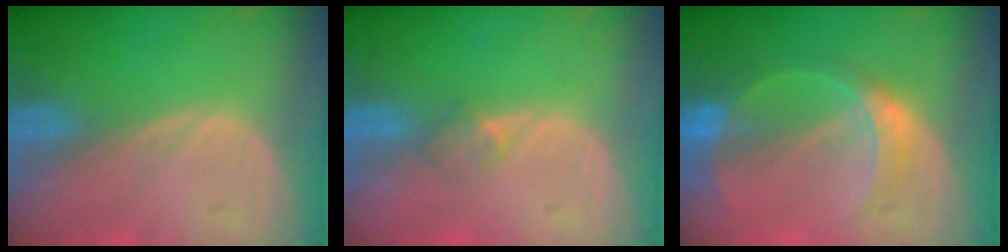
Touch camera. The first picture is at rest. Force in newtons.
{"total": 2.0, "press": 1.6, "slide": 1.1}
{"total": 6.8, "press": 6.0, "slide": 3.2}